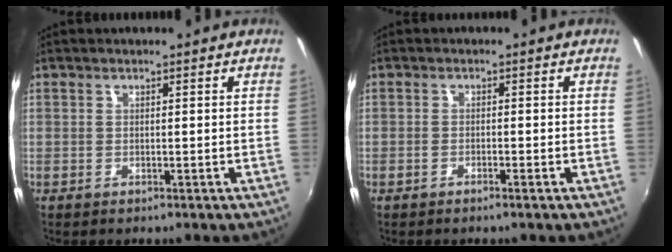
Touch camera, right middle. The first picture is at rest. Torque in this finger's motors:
{"motor_torque": [-0.35, -0.09, -0.03, -0.01]}